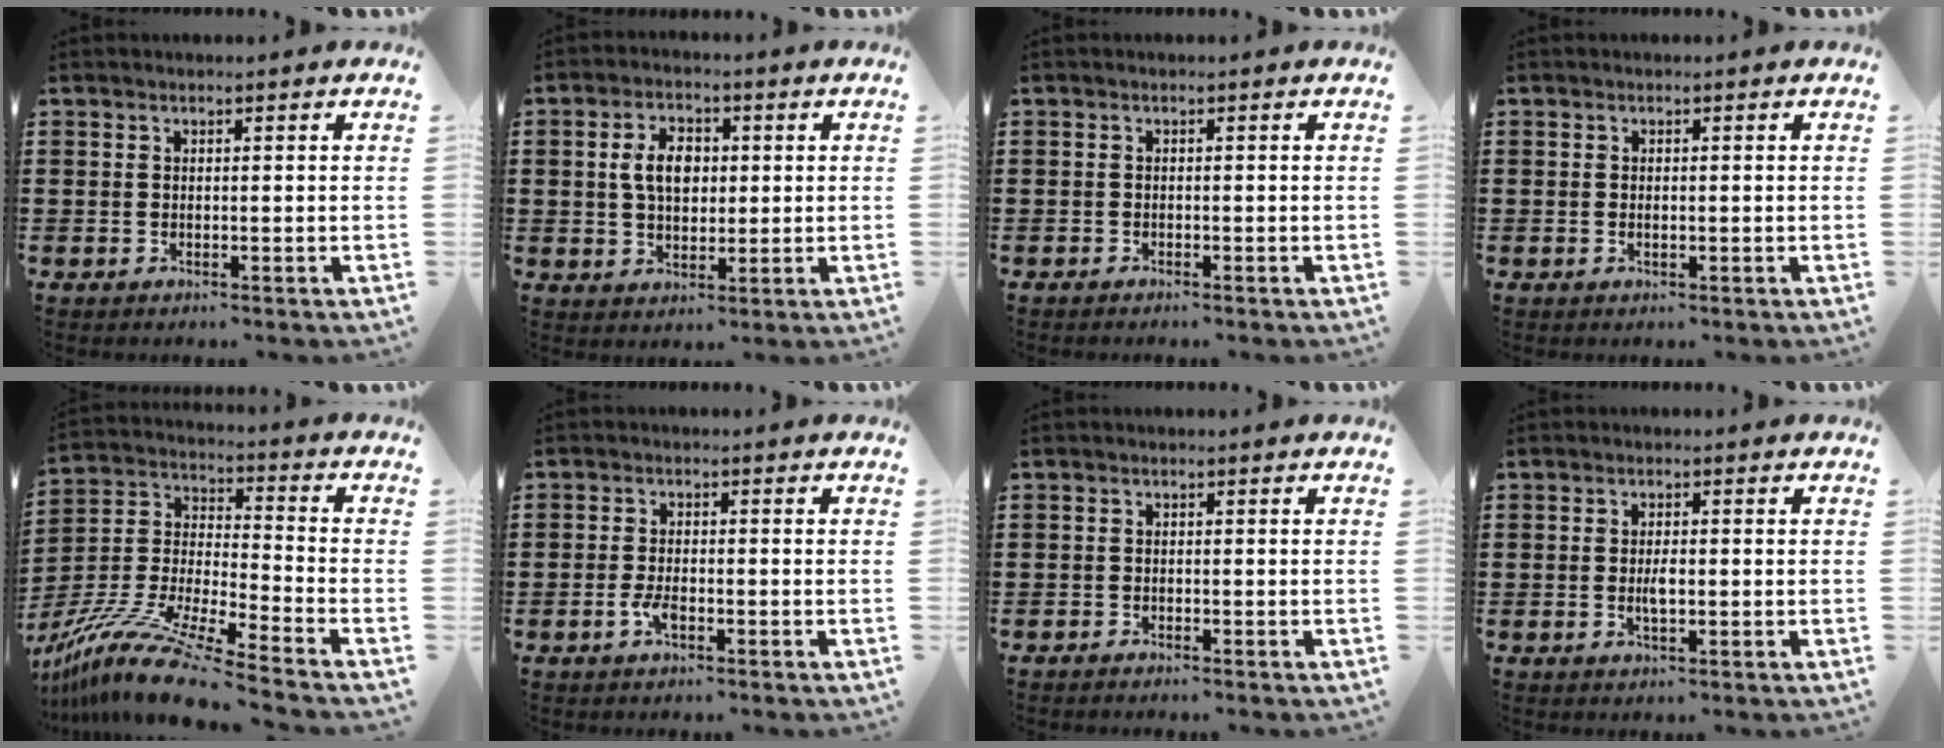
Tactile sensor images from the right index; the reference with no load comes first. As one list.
[{"total": 5.9, "force": [0.8, 3.8, 4.4], "torque": [-0.096, 0.010, 0.007]}, {"total": 0.6, "force": [-0.6, 0.0, 0.0], "torque": [-0.002, -0.001, -0.012]}, {"total": 0.7, "force": [0.0, 0.3, 0.6], "torque": [-0.013, -0.002, 0.000]}, {"total": 11.9, "force": [-10.6, -0.2, 5.4], "torque": [-0.126, 0.001, -0.217]}, {"total": 2.8, "force": [-1.3, 0.9, 2.3], "torque": [-0.057, -0.006, -0.027]}, {"total": 0.8, "force": [-0.8, 0.1, 0.0], "torque": [-0.003, 0.001, -0.017]}, {"total": 2.5, "force": [-0.2, 0.8, 2.4], "torque": [-0.051, -0.003, -0.007]}]